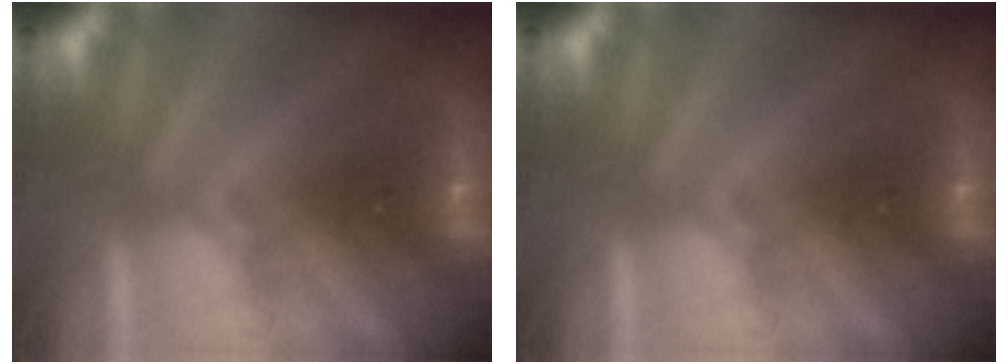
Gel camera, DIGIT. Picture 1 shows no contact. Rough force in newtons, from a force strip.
{"total": 0.0}